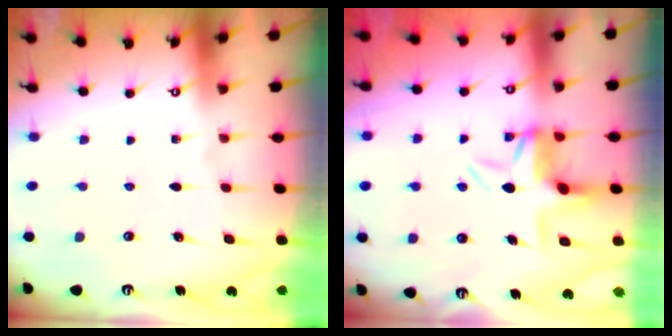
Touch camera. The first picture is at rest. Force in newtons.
{"total": 6.0, "press": 5.9, "slide": 0.8}